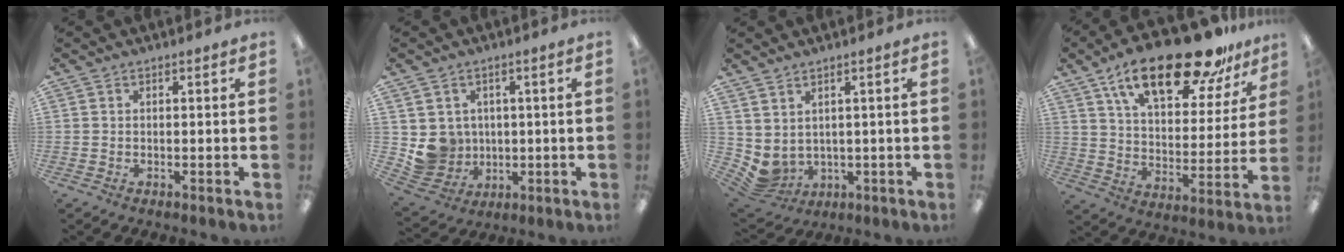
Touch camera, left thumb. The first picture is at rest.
{"total": 7.3, "force": [1.4, 7.1, 0.6], "torque": [-0.029, -0.007, 0.040]}
{"total": 3.6, "force": [1.8, 2.6, 1.6], "torque": [-0.052, -0.022, 0.033]}
{"total": 23.5, "force": [15.7, 8.9, 15.0], "torque": [-0.233, -0.089, 0.263]}